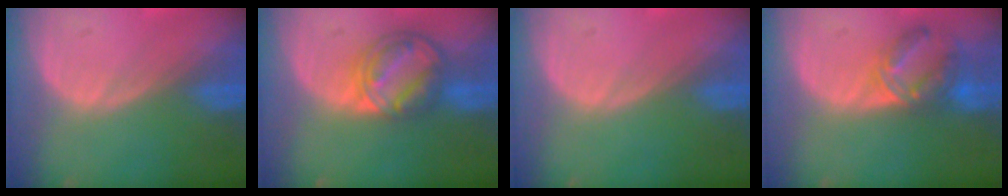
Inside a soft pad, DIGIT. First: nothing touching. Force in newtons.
{"total": 8.2, "press": 7.0, "slide": 4.3}
{"total": 0.0}
{"total": 7.1, "press": 6.2, "slide": 3.6}